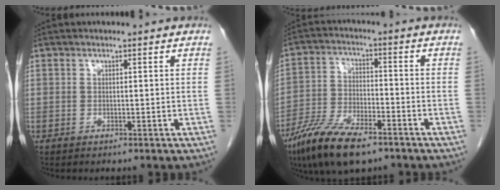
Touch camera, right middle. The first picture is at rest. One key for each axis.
{"total": 12.2, "fx": -8.4, "fy": 3.7, "fz": 8.0, "tx": -0.157, "ty": -0.020, "tz": -0.154}